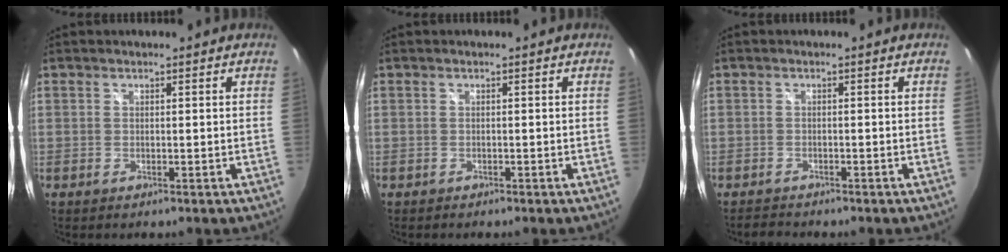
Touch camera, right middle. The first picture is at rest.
{"total": 0.6, "force": [-0.5, 0.3, 0.1], "torque": [-0.005, 0.001, -0.006]}
{"total": 1.8, "force": [-1.8, 0.4, -0.1], "torque": [-0.010, 0.004, -0.034]}